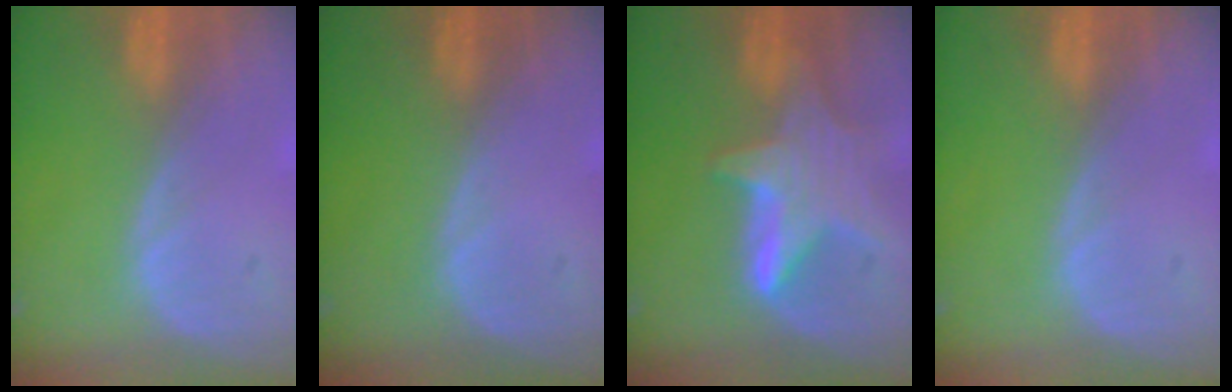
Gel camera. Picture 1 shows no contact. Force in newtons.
{"total": 0.0}
{"total": 7.1, "press": 7.1, "slide": 0.3}
{"total": 0.0}